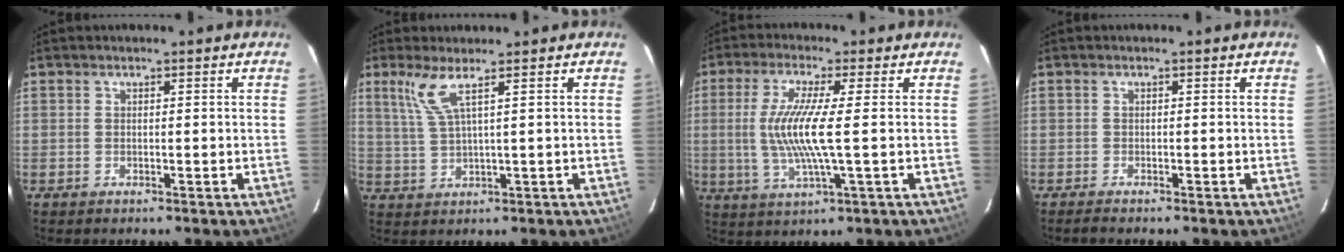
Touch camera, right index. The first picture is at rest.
{"total": 4.6, "force": [2.5, -0.4, 3.9], "torque": [-0.083, -0.007, 0.058]}
{"total": 10.1, "force": [0.0, 0.3, 10.1], "torque": [-0.202, -0.008, 0.003]}
{"total": 1.4, "force": [-1.3, 0.1, 0.6], "torque": [-0.016, -0.006, -0.021]}